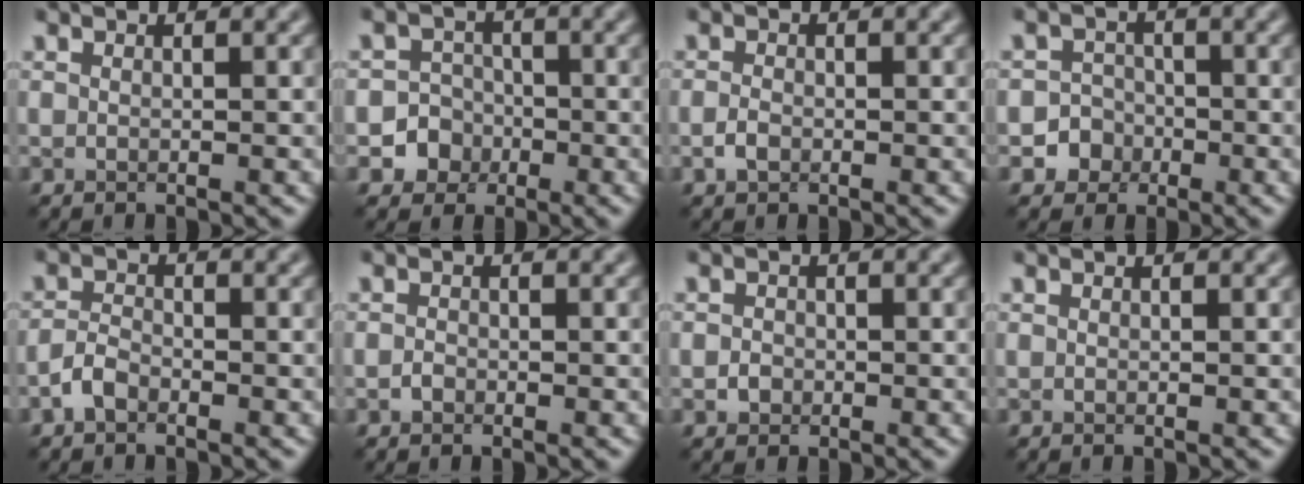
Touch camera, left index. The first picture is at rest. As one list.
[{"total": 4.3, "force": [-1.7, 4.0, 0.3], "torque": [0.029, 0.004, -0.044]}, {"total": 1.2, "force": [-0.5, 0.8, 0.7], "torque": [-0.016, 0.000, -0.012]}, {"total": 3.3, "force": [-1.5, 2.9, 0.1], "torque": [0.036, 0.003, -0.033]}, {"total": 1.7, "force": [-1.2, 0.8, 0.9], "torque": [-0.016, 0.006, -0.028]}, {"total": 0.7, "force": [-0.4, 0.5, 0.3], "torque": [-0.005, -0.001, -0.008]}, {"total": 1.0, "force": [-0.3, 0.8, 0.3], "torque": [-0.001, -0.001, -0.008]}, {"total": 0.0}]